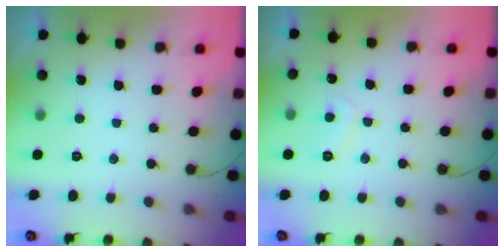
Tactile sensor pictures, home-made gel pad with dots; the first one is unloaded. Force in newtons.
{"total": 3.4, "press": 3.3, "slide": 0.4}